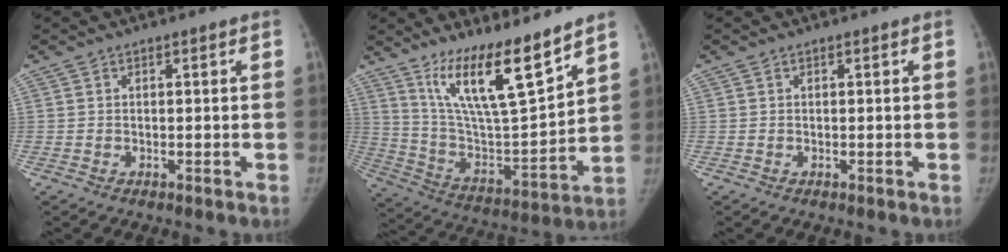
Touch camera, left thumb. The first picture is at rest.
{"total": 17.8, "force": [12.5, 3.3, 12.2], "torque": [-0.184, -0.081, 0.236]}
{"total": 0.0}